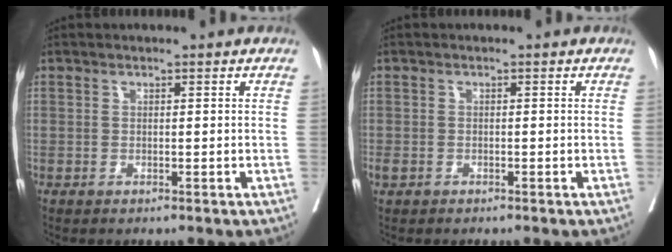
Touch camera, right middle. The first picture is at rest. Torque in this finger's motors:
{"motor_torque": [0.21, -0.24, 0.13, 0.04]}